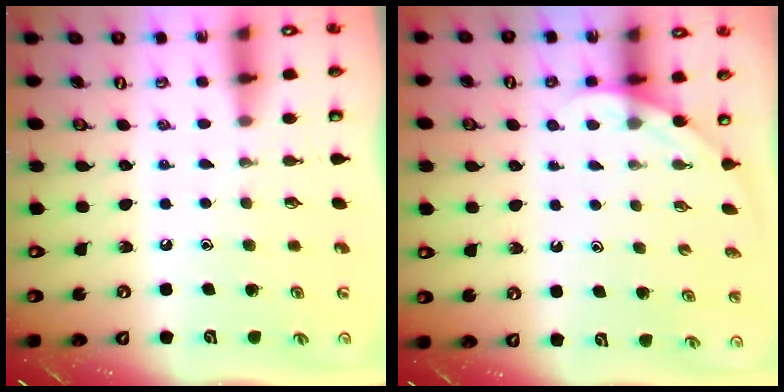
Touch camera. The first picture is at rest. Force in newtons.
{"total": 2.2, "press": 2.2, "slide": 0.0}